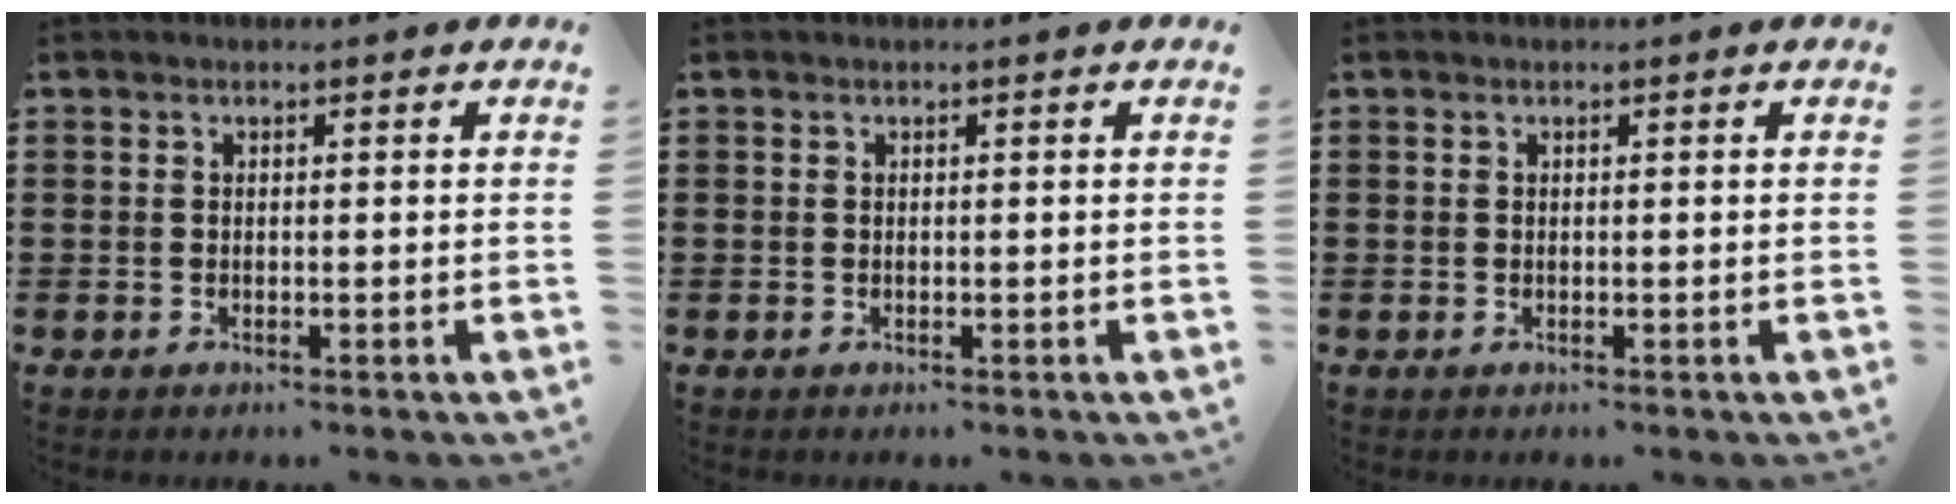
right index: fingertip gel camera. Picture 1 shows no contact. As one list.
[{"total": 0.0}, {"total": 0.0}]